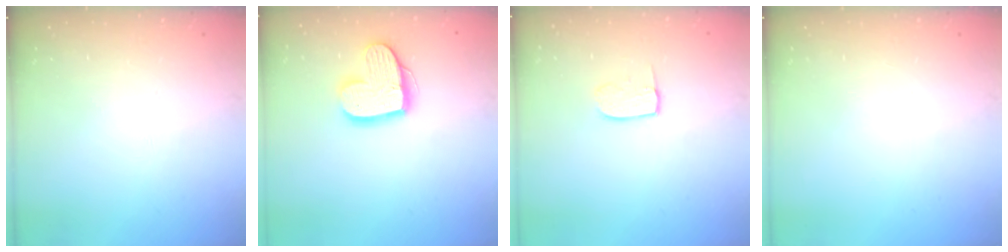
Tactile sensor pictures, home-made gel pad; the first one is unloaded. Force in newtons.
{"total": 14.1, "press": 14.0, "slide": 1.1}
{"total": 5.4, "press": 5.4, "slide": 0.3}
{"total": 0.0}